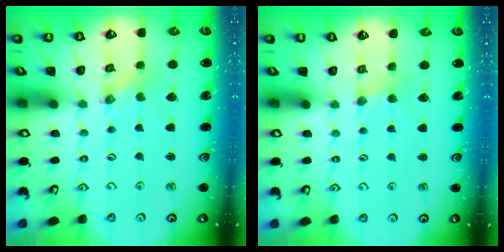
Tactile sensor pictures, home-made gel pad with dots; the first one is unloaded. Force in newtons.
{"total": 2.3, "press": 2.3, "slide": 0.4}